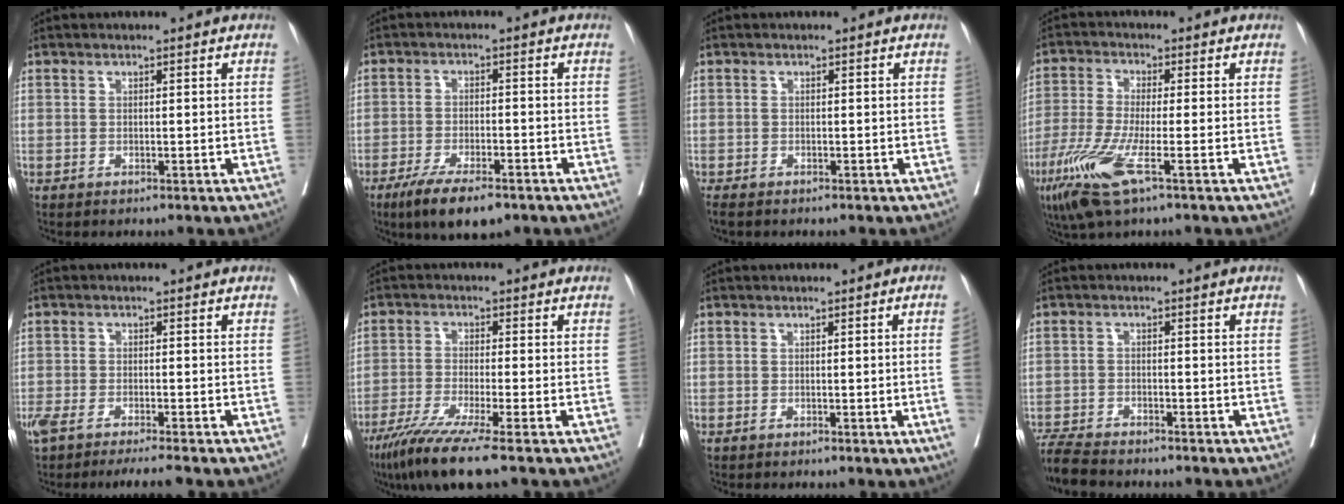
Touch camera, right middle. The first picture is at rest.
{"total": 8.6, "force": [-6.0, 2.2, 5.7], "torque": [-0.095, -0.014, -0.098]}
{"total": 1.9, "force": [-1.6, 0.6, 0.8], "torque": [-0.016, -0.007, -0.024]}
{"total": 9.1, "force": [-4.4, 0.9, 8.0], "torque": [-0.177, -0.024, -0.086]}
{"total": 6.8, "force": [-5.6, 0.3, 3.9], "torque": [-0.063, -0.008, -0.092]}
{"total": 8.9, "force": [-6.2, -0.9, 6.3], "torque": [-0.107, -0.028, -0.110]}
{"total": 2.7, "force": [-0.3, -1.1, 2.4], "torque": [-0.029, -0.002, -0.004]}
{"total": 6.4, "force": [-6.1, 0.7, 2.0], "torque": [-0.032, -0.019, -0.109]}